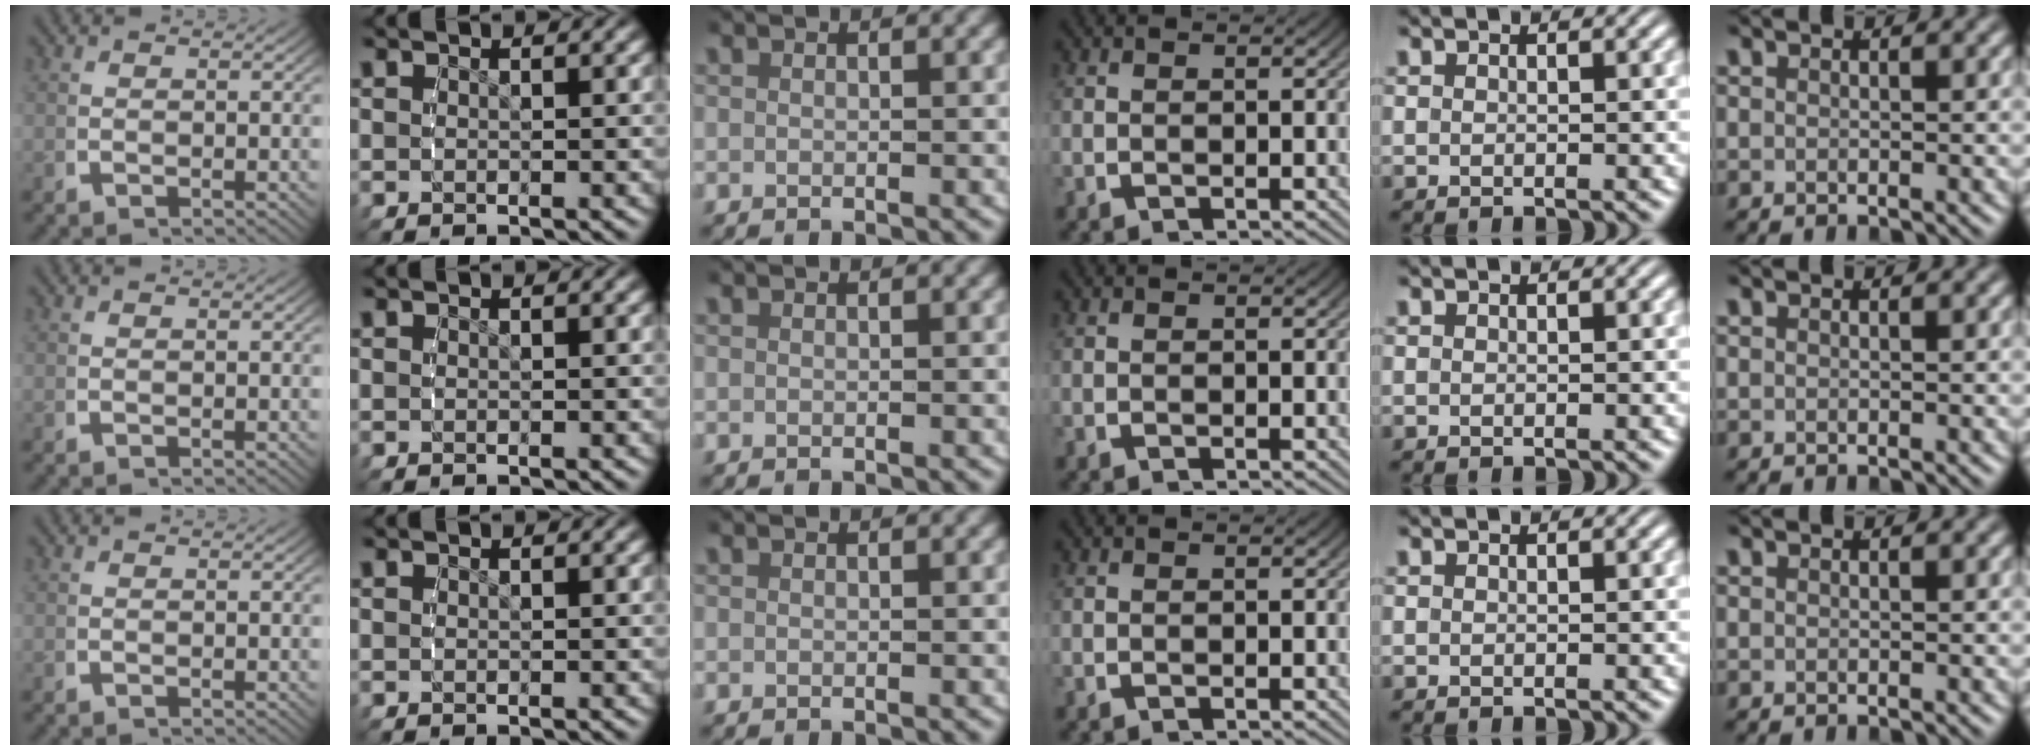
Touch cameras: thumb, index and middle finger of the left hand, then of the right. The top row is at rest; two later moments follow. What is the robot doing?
{"motion": "reach", "object": "measuring cup"}